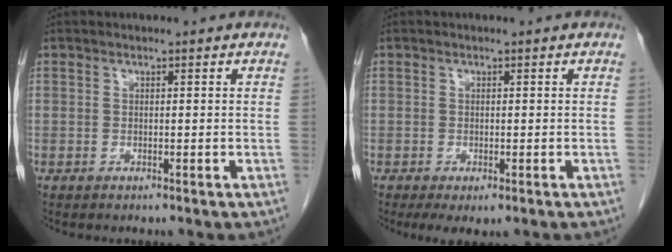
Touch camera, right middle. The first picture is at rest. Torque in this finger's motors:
{"motor_torque": [0.79, -0.50, 0.03, 0.05]}